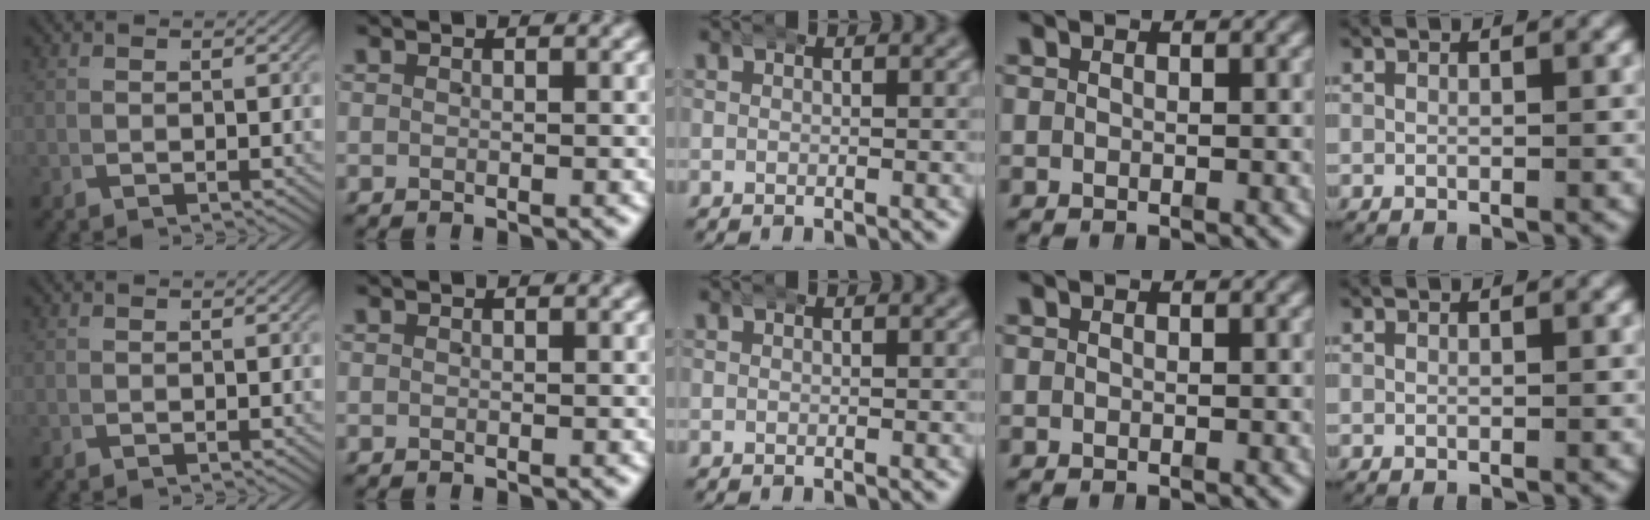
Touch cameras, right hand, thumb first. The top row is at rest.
{}